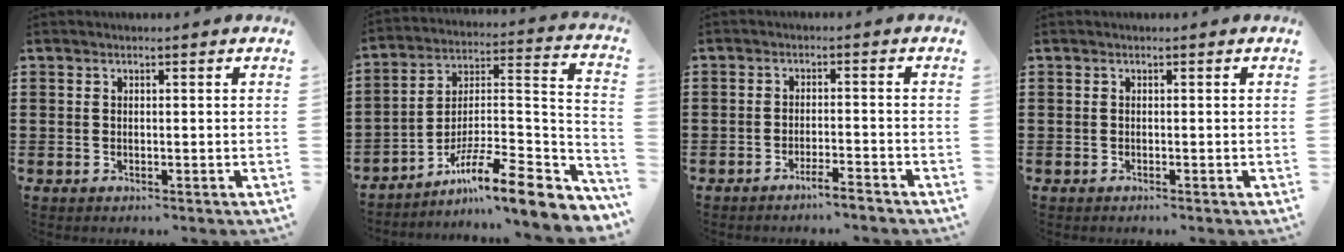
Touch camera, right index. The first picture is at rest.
{"total": 11.3, "force": [-7.5, 1.9, 8.2], "torque": [-0.125, 0.007, -0.139]}
{"total": 3.0, "force": [-2.6, -0.2, 1.3], "torque": [-0.023, -0.001, -0.051]}
{"total": 0.0}